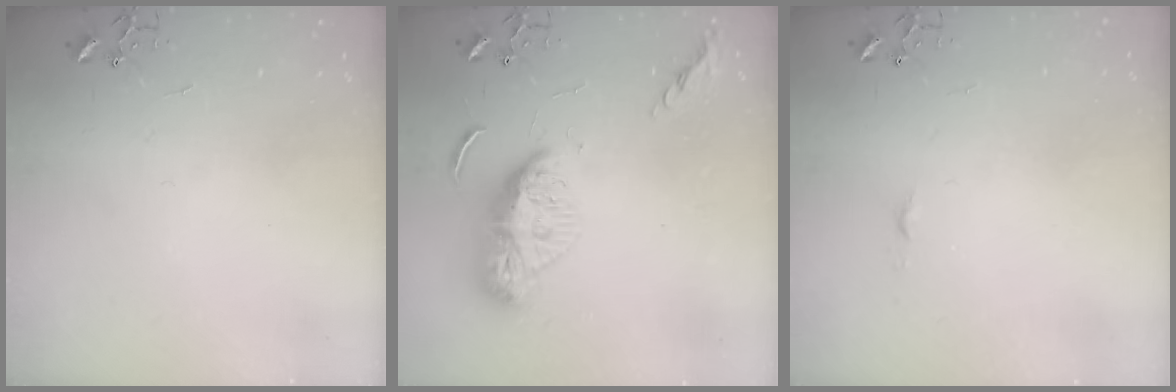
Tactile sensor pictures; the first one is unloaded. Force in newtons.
{"total": 12.5, "press": 12.5, "slide": 1.1}
{"total": 3.4, "press": 3.4, "slide": 0.4}